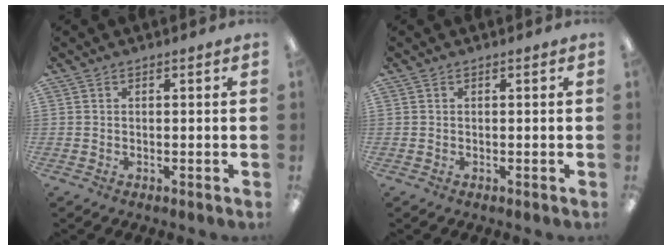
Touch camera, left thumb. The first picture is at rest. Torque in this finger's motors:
{"motor_torque": [-0.06, -0.06, 0.00, 0.00, 0.00]}